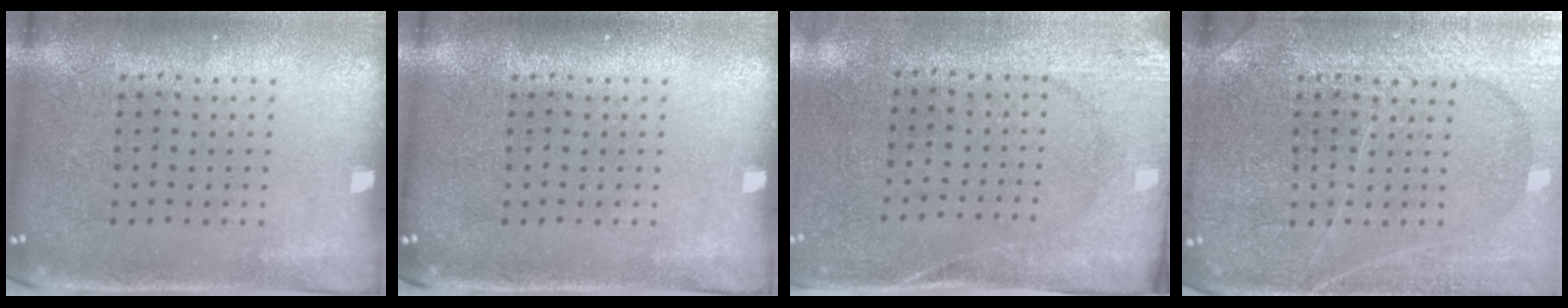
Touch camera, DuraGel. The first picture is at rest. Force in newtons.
{"total": 0.0}
{"total": 2.7, "press": 2.1, "slide": 1.6}
{"total": 3.6, "press": 3.6, "slide": 0.4}